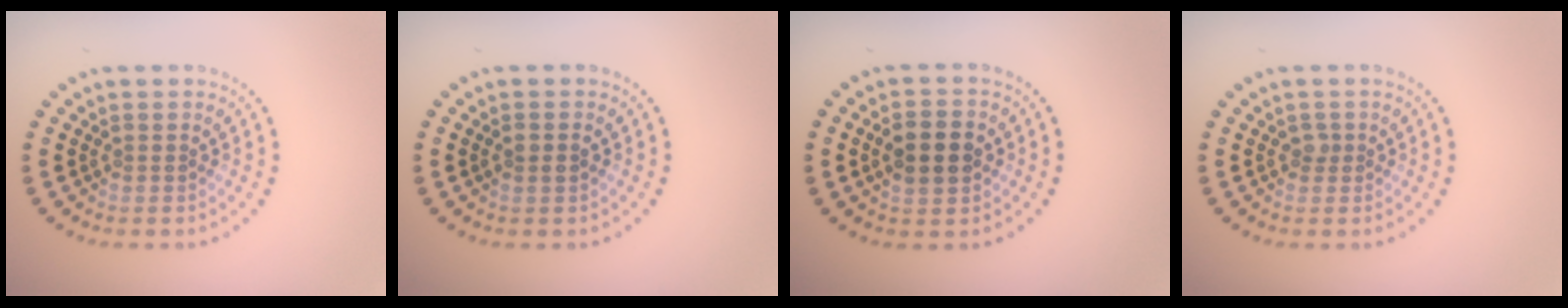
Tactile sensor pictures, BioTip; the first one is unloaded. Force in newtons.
{"total": 1.1, "press": 1.0, "slide": 0.3}
{"total": 4.5, "press": 4.5, "slide": 0.2}
{"total": 0.7, "press": 0.6, "slide": 0.5}